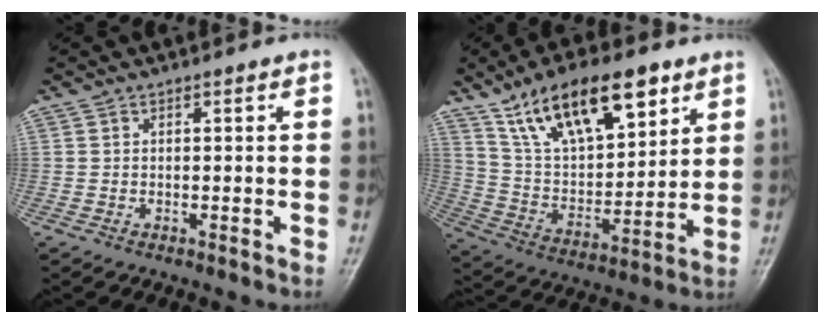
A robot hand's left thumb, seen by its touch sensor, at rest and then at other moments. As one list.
[{"total": 20.1, "force": [11.8, 8.8, 13.6], "torque": [-0.190, -0.040, 0.218]}]